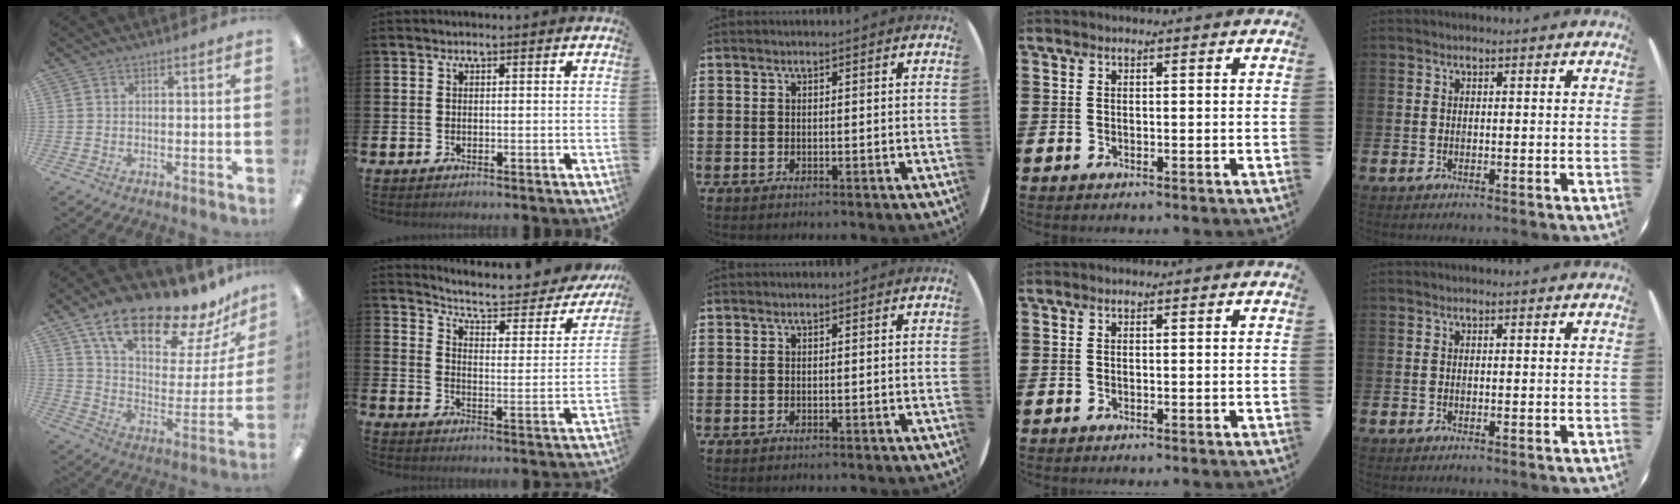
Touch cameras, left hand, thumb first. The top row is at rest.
{"thumb": {"total": 21.7, "force": [16.3, 7.8, 12.0], "torque": [-0.197, -0.109, 0.278]}, "index": {"total": 5.7, "force": [5.0, 1.3, 2.3], "torque": [-0.064, -0.039, 0.077]}}